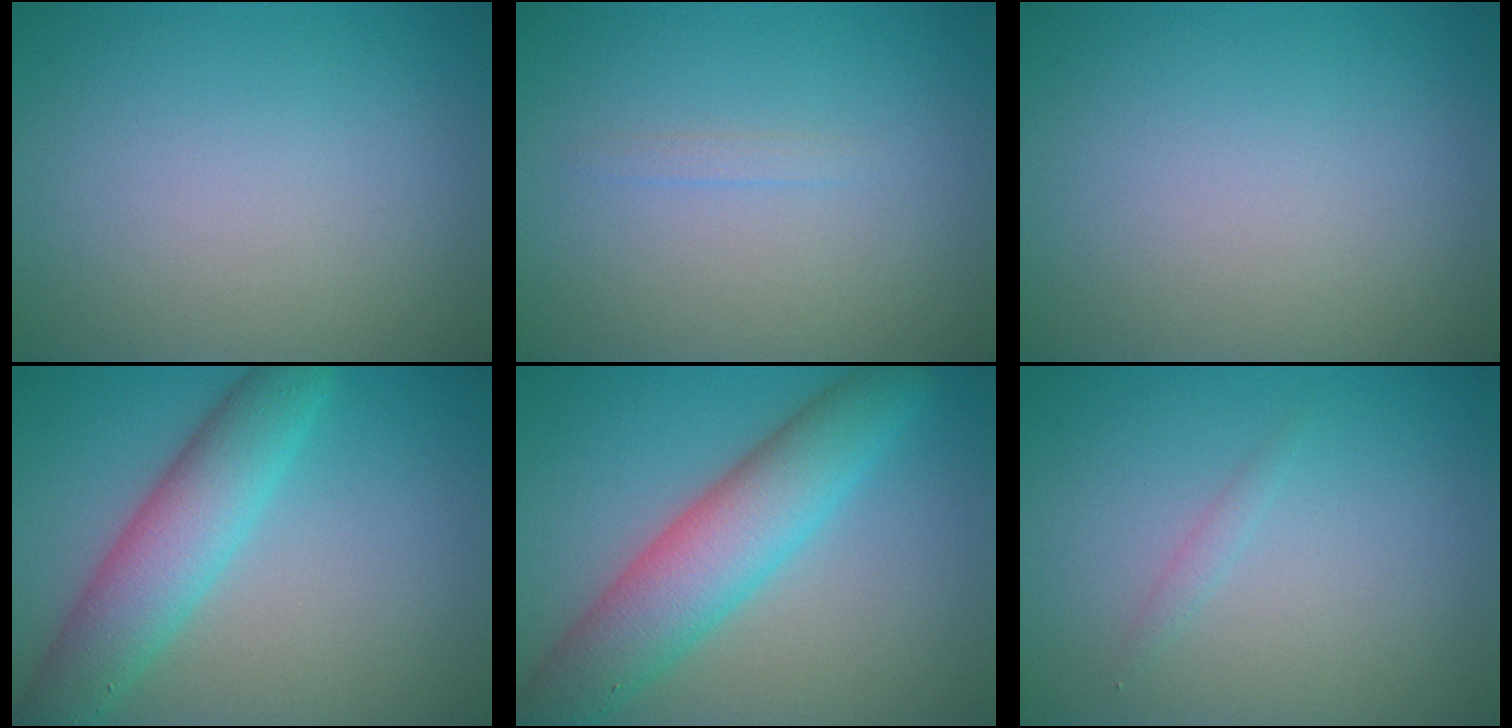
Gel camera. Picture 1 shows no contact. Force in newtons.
{"total": 0.6, "press": 0.6, "slide": 0.1}
{"total": 0.0}
{"total": 6.4, "press": 6.4, "slide": 0.3}
{"total": 7.4, "press": 7.4, "slide": 0.2}
{"total": 0.8, "press": 0.8, "slide": 0.0}